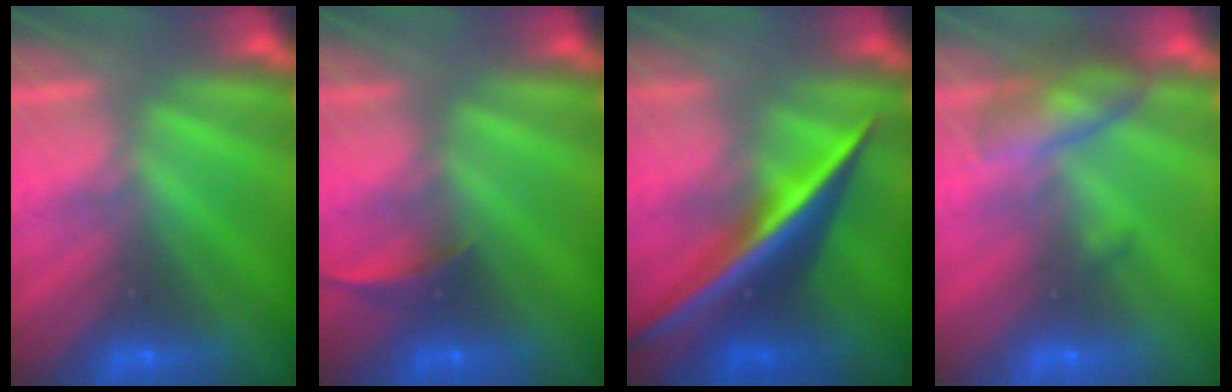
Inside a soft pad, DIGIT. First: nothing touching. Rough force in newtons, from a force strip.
{"total": 1.8}
{"total": 2.6}
{"total": 2.7}